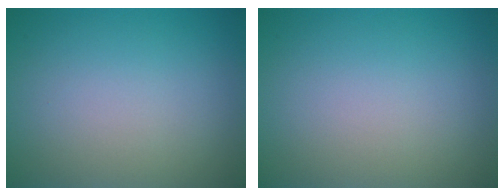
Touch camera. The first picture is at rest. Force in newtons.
{"total": 0.0}